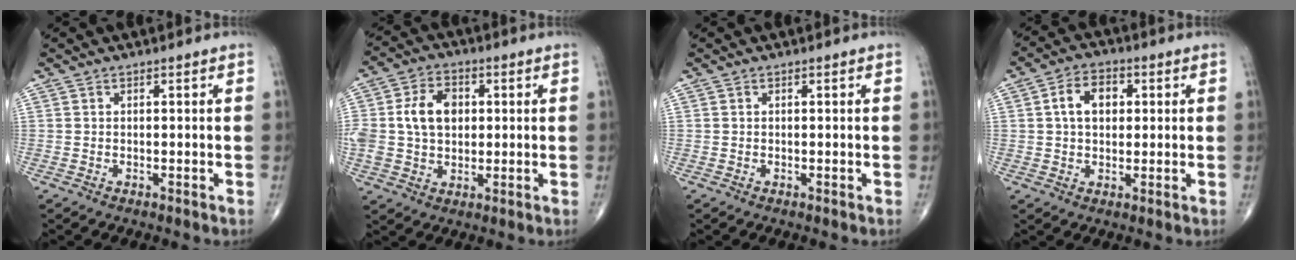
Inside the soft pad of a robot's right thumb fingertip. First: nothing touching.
{"total": 10.6, "force": [1.3, 7.7, 7.1], "torque": [-0.119, 0.008, 0.024]}
{"total": 0.0}
{"total": 7.1, "force": [1.4, 4.9, 5.0], "torque": [-0.068, 0.011, 0.018]}